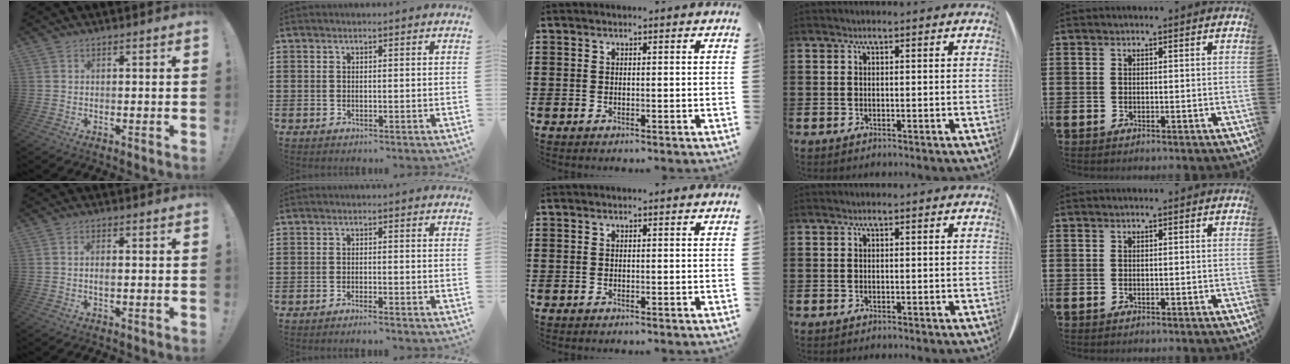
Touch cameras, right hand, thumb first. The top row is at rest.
{"thumb": {"total": 2.0, "force": [-0.2, 0.8, 1.8], "torque": [-0.025, 0.001, -0.006]}, "index": {"total": 1.2, "force": [-1.2, -0.2, 0.4], "torque": [-0.008, 0.000, -0.023]}}